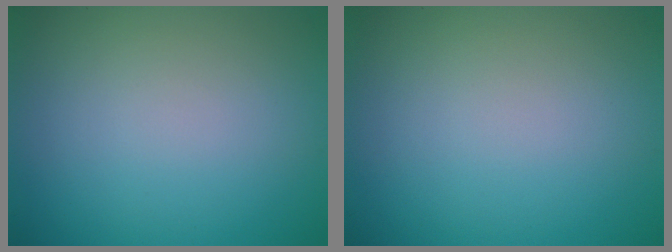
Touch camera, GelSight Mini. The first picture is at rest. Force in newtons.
{"total": 0.0}